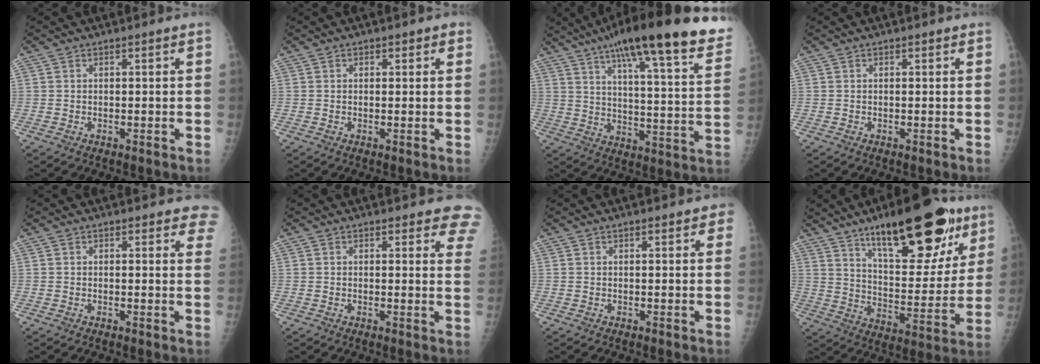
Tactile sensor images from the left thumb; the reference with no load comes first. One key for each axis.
{"total": 1.4, "fx": 0.7, "fy": 0.9, "fz": 0.9, "tx": -0.001, "ty": 0.001, "tz": 0.005}
{"total": 28.7, "fx": 19.3, "fy": 5.4, "fz": 20.6, "tx": -0.283, "ty": -0.039, "tz": 0.265}
{"total": 0.0}
{"total": 4.1, "fx": 3.5, "fy": 1.6, "fz": 1.3, "tx": 0.018, "ty": -0.014, "tz": 0.019}
{"total": 7.9, "fx": 6.7, "fy": 2.6, "fz": 3.3, "tx": 0.005, "ty": -0.030, "tz": 0.050}
{"total": 2.4, "fx": 1.4, "fy": 1.1, "fz": 1.6, "tx": -0.005, "ty": 0.000, "tz": 0.014}
{"total": 25.5, "fx": 15.3, "fy": 9.0, "fz": 18.3, "tx": -0.225, "ty": -0.052, "tz": 0.238}